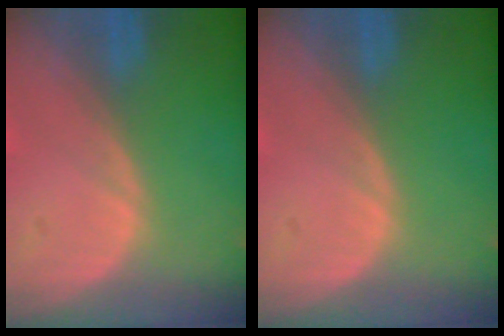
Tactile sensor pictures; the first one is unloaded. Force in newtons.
{"total": 0.0}